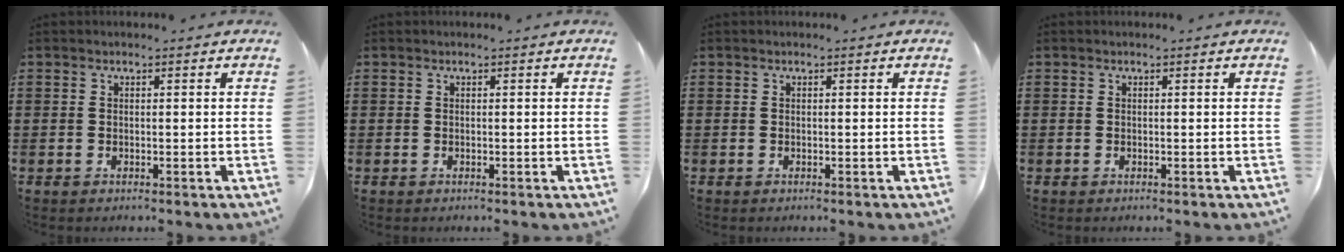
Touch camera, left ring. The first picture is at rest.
{"total": 0.0}
{"total": 0.0}
{"total": 0.0}